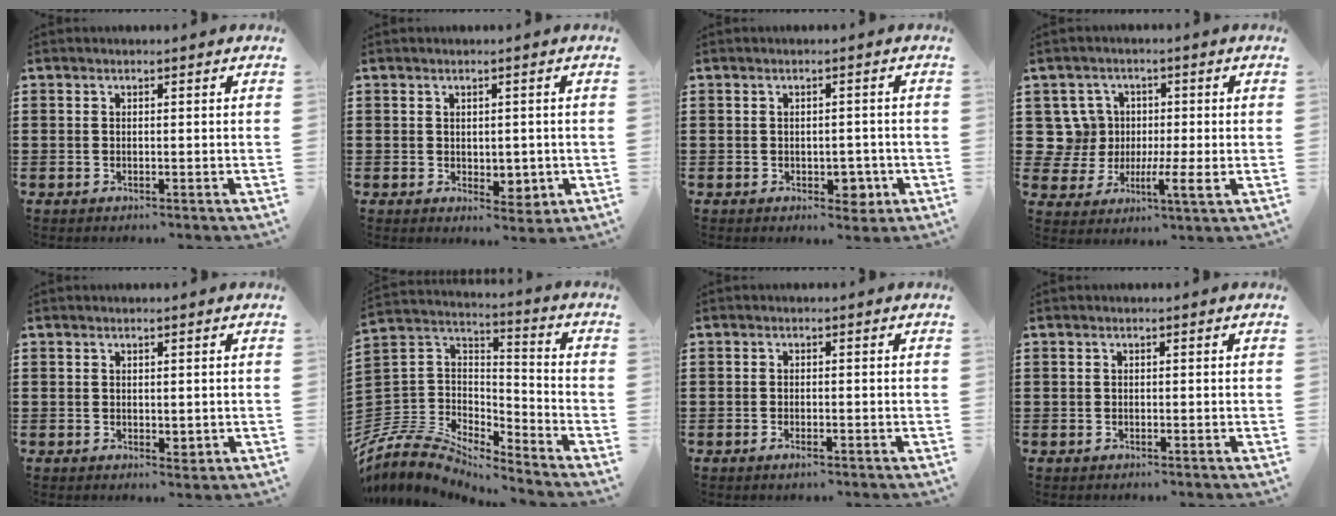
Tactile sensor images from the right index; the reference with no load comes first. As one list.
[{"total": 2.7, "force": [0.4, 2.1, 1.7], "torque": [-0.027, 0.002, 0.005]}, {"total": 3.4, "force": [-1.2, 2.1, 2.4], "torque": [-0.033, 0.000, -0.022]}, {"total": 6.8, "force": [0.2, 5.6, 3.8], "torque": [-0.098, 0.005, 0.004]}, {"total": 1.1, "force": [0.5, 0.8, 0.6], "torque": [-0.014, 0.002, 0.010]}, {"total": 7.1, "force": [-6.3, 2.9, 1.5], "torque": [-0.064, -0.005, -0.134]}, {"total": 1.1, "force": [-0.7, 0.3, 0.8], "torque": [-0.017, -0.004, -0.013]}, {"total": 0.0}]